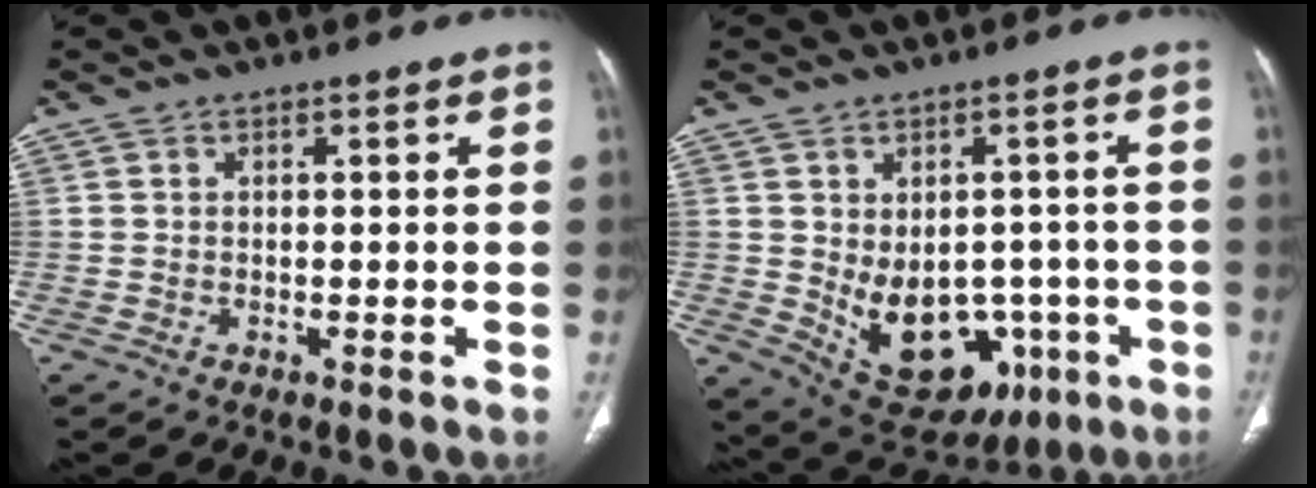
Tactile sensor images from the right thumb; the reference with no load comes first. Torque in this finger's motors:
{"motor_torque": [-0.58, 1.00, 0.57, 0.55, 0.14]}